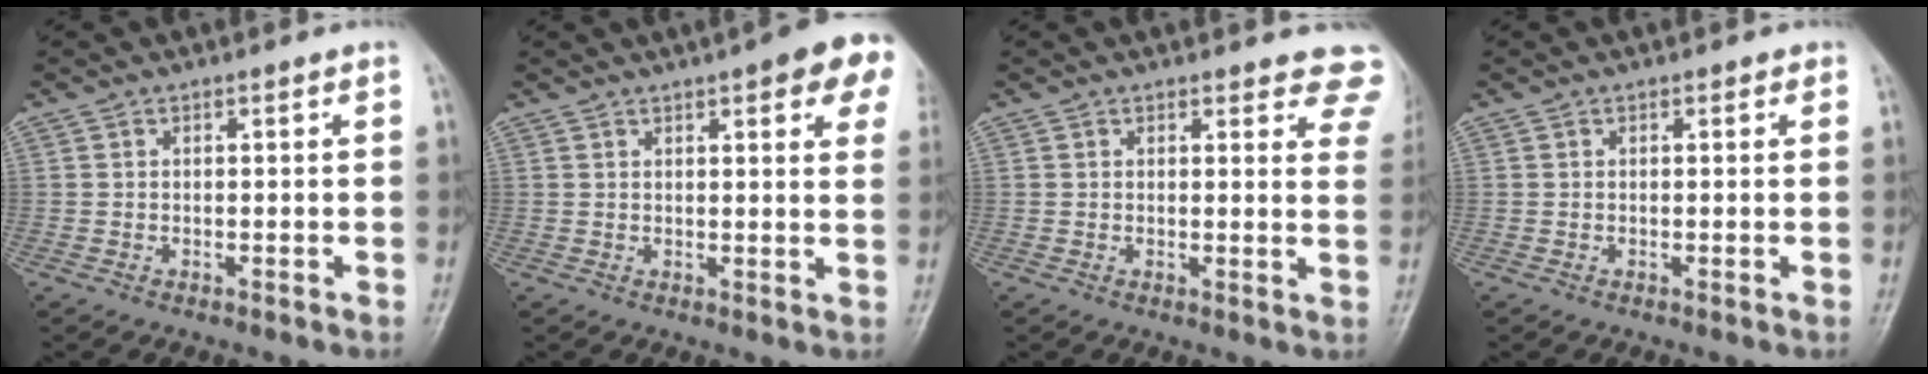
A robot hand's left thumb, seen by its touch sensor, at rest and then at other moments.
{"total": 11.7, "force": [6.0, 3.3, 9.5], "torque": [-0.085, -0.011, 0.062]}
{"total": 8.0, "force": [6.9, 2.9, 2.7], "torque": [0.016, -0.029, 0.050]}
{"total": 0.6, "force": [0.3, 0.4, 0.3], "torque": [0.003, -0.001, -0.002]}